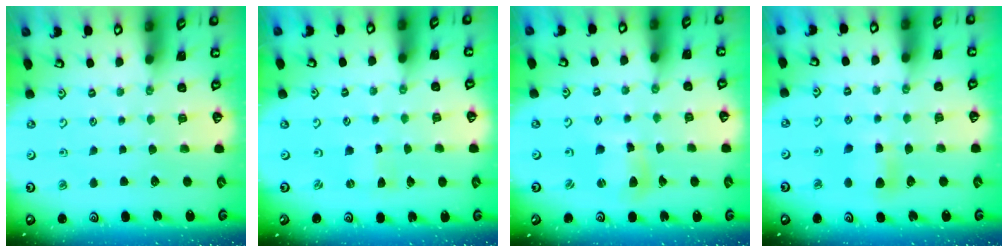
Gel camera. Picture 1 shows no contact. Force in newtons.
{"total": 0.0}
{"total": 5.9, "press": 5.8, "slide": 0.7}
{"total": 6.5, "press": 6.5, "slide": 0.6}